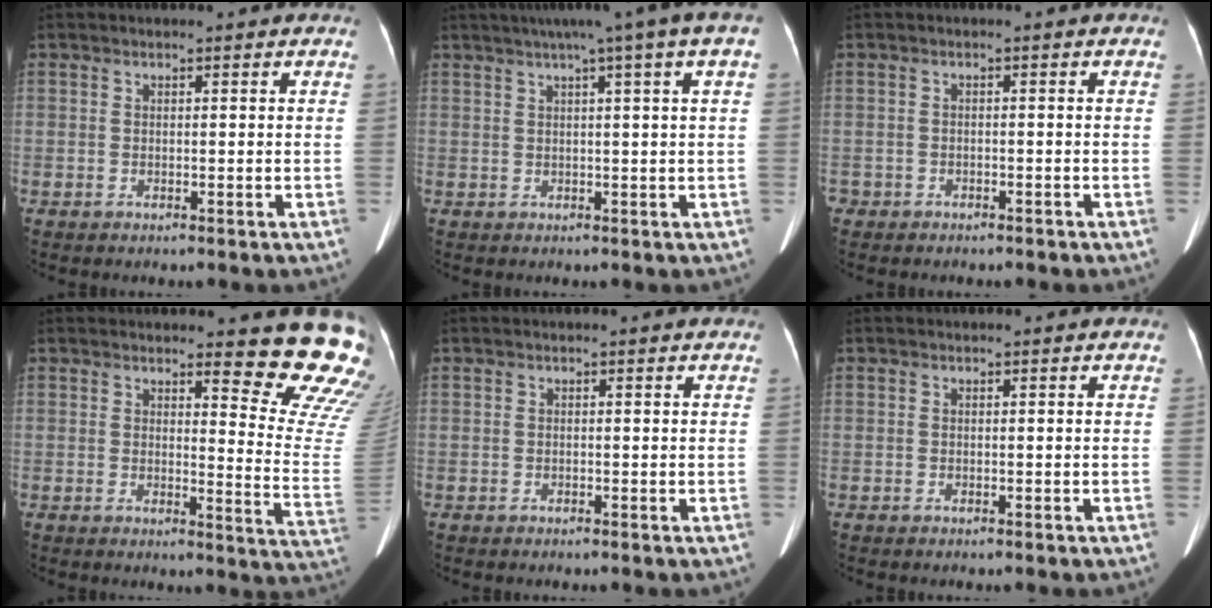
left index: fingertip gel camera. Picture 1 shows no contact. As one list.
[{"total": 9.7, "force": [5.6, -0.2, 7.9], "torque": [-0.113, 0.037, 0.065]}, {"total": 3.2, "force": [-2.6, 1.6, 0.8], "torque": [-0.015, 0.001, -0.032]}, {"total": 13.2, "force": [12.2, 0.3, 5.0], "torque": [-0.037, -0.127, 0.113]}, {"total": 0.0}, {"total": 0.0}]